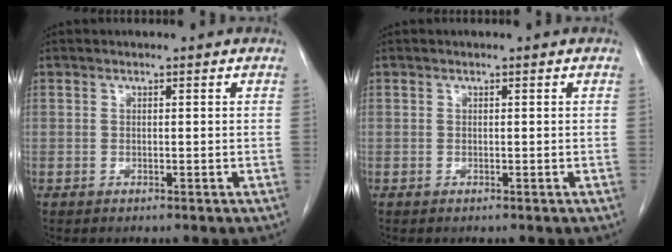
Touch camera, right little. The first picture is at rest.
{"total": 0.0}